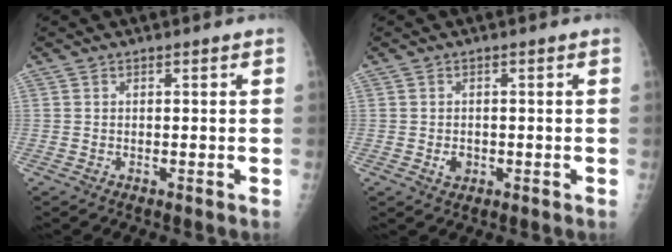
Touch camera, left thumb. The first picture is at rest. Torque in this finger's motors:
{"motor_torque": [0.11, 1.01, 0.48, 0.28, 0.03]}